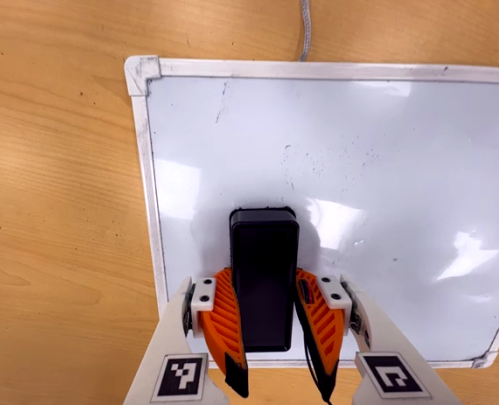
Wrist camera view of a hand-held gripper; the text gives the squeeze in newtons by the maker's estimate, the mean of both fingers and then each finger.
{"total": 12.9, "left": 12.2, "right": 13.5}